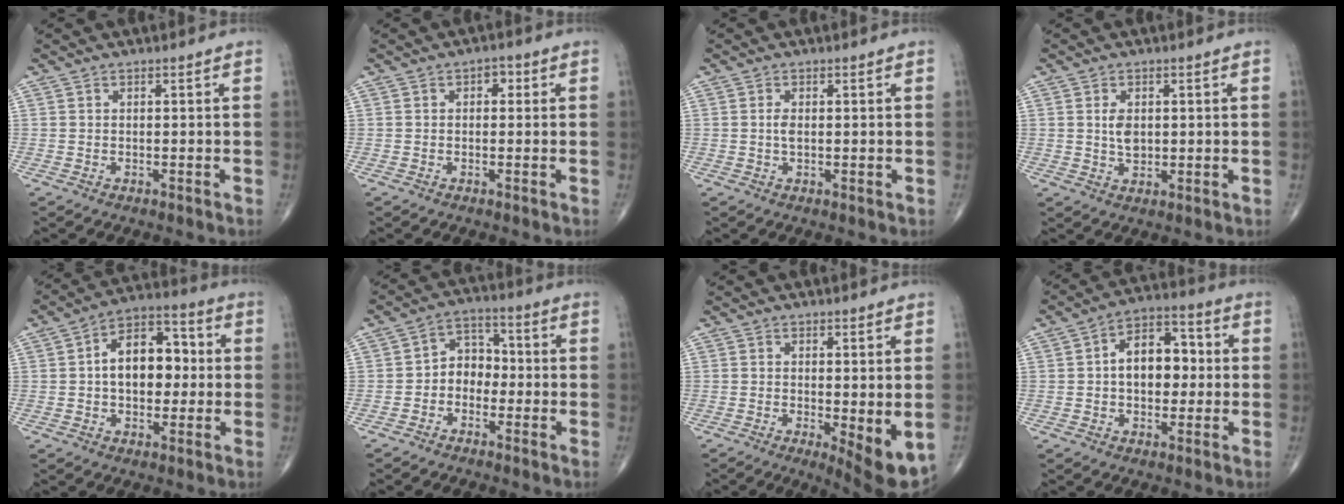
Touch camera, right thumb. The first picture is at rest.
{"total": 2.2, "force": [0.5, 1.5, 1.5], "torque": [-0.005, 0.006, -0.002]}
{"total": 1.7, "force": [0.2, 0.7, 1.5], "torque": [-0.031, -0.002, 0.002]}
{"total": 3.8, "force": [0.7, 2.3, 2.9], "torque": [-0.043, -0.007, 0.015]}
{"total": 13.1, "force": [0.7, 8.3, 10.0], "torque": [-0.119, 0.029, 0.002]}
{"total": 6.2, "force": [-1.4, 4.9, 3.5], "torque": [-0.023, 0.033, -0.043]}
{"total": 10.8, "force": [-3.7, 3.3, 9.6], "torque": [-0.114, -0.021, -0.044]}
{"total": 11.4, "force": [0.6, 7.5, 8.6], "torque": [-0.099, 0.027, 0.001]}